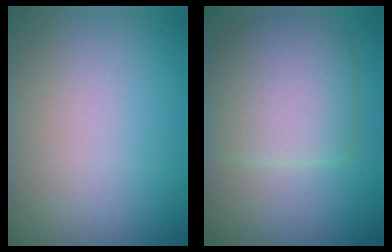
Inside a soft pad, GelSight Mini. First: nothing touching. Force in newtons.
{"total": 5.5, "press": 5.5, "slide": 0.1}